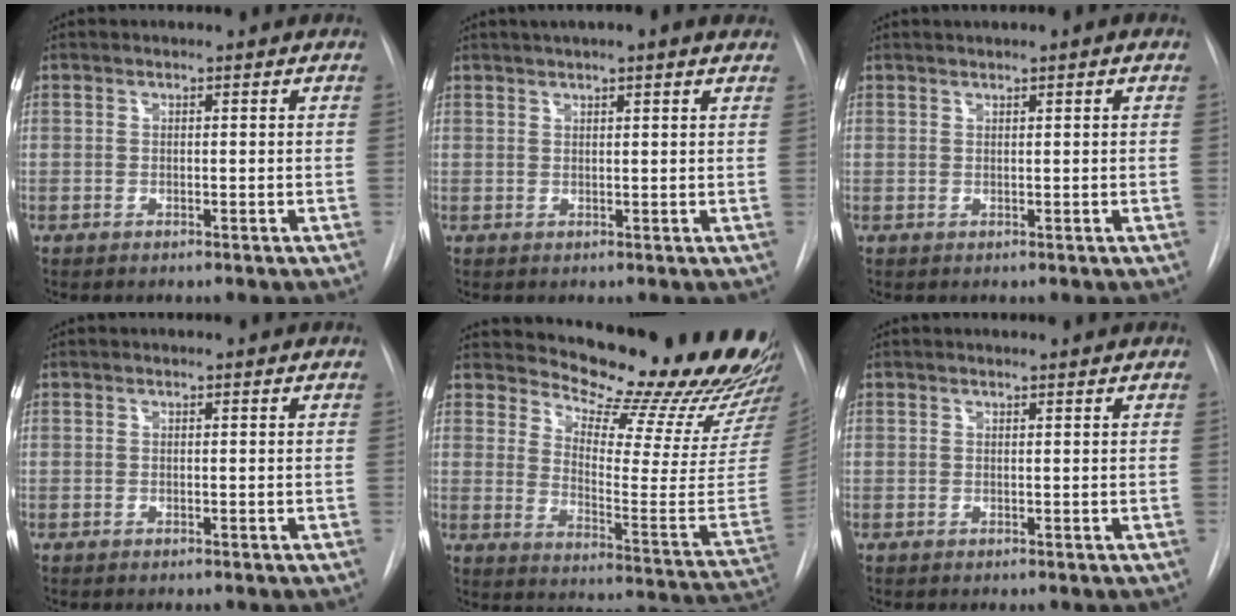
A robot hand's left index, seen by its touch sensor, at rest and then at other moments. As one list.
[{"total": 7.2, "force": [5.6, 0.8, 4.6], "torque": [-0.070, 0.032, 0.068]}, {"total": 1.9, "force": [1.2, 0.0, 1.5], "torque": [-0.027, 0.015, 0.019]}, {"total": 0.0}, {"total": 25.0, "force": [23.1, 3.7, 8.7], "torque": [-0.121, -0.132, 0.280]}, {"total": 1.2, "force": [1.1, -0.2, 0.3], "torque": [-0.005, 0.003, 0.016]}]